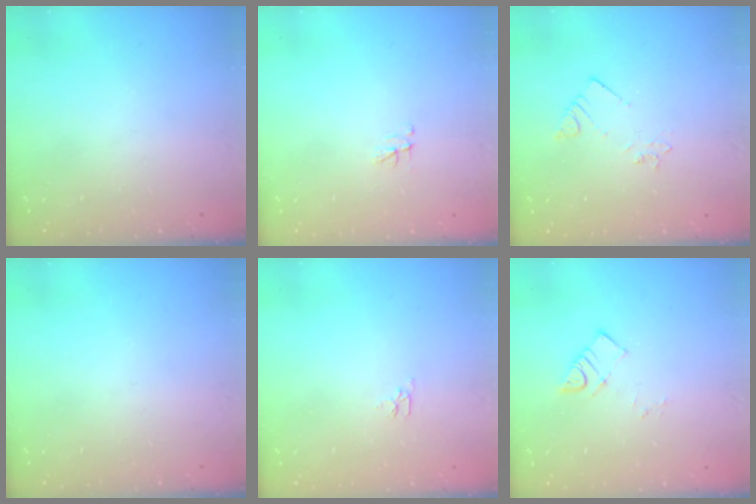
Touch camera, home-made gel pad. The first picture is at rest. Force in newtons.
{"total": 3.1, "press": 3.1, "slide": 0.4}
{"total": 2.1, "press": 2.1, "slide": 0.4}
{"total": 0.0}
{"total": 3.1, "press": 3.1, "slide": 0.3}
{"total": 3.6, "press": 3.6, "slide": 0.3}